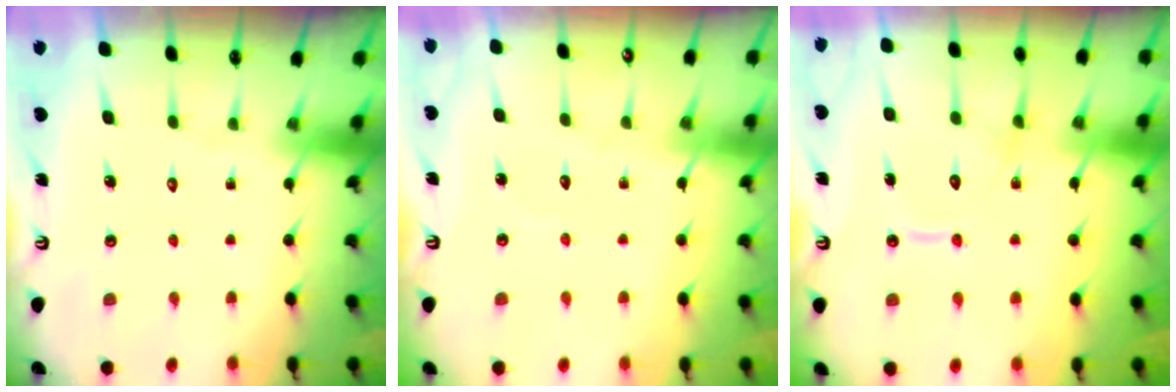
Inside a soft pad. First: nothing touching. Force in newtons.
{"total": 3.2, "press": 3.2, "slide": 0.2}
{"total": 12.3, "press": 12.3, "slide": 1.2}